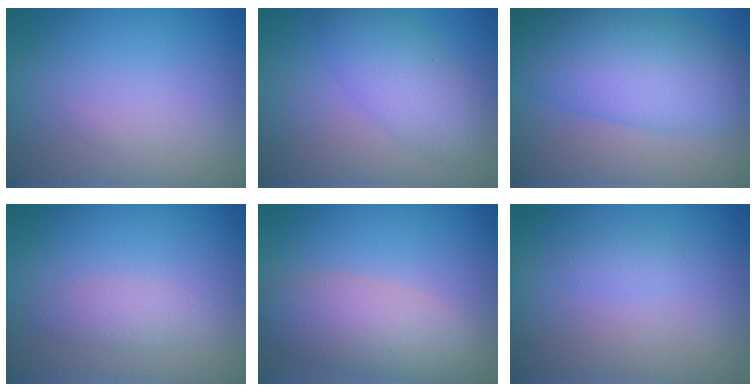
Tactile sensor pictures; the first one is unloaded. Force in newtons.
{"total": 4.0, "press": 4.0, "slide": 0.1}
{"total": 8.3, "press": 8.2, "slide": 0.3}
{"total": 1.6, "press": 1.6, "slide": 0.1}
{"total": 4.9, "press": 4.9, "slide": 0.5}
{"total": 0.8, "press": 0.8, "slide": 0.0}